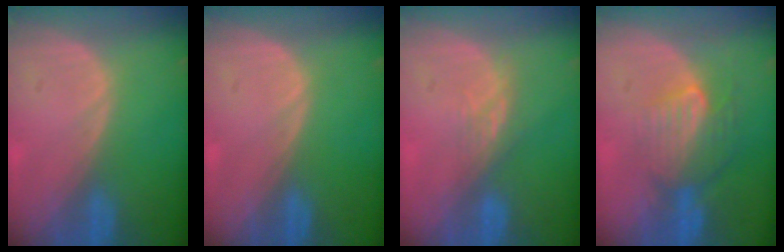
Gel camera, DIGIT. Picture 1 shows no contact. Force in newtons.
{"total": 0.0}
{"total": 3.0, "press": 2.6, "slide": 1.5}
{"total": 7.9, "press": 7.3, "slide": 3.0}